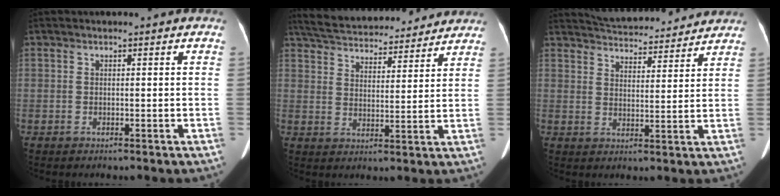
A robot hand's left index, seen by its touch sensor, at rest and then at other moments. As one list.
[{"total": 20.3, "force": [18.5, 4.6, 6.8], "torque": [-0.131, 0.034, 0.265]}, {"total": 14.9, "force": [14.2, 2.7, 3.9], "torque": [-0.063, 0.021, 0.197]}]